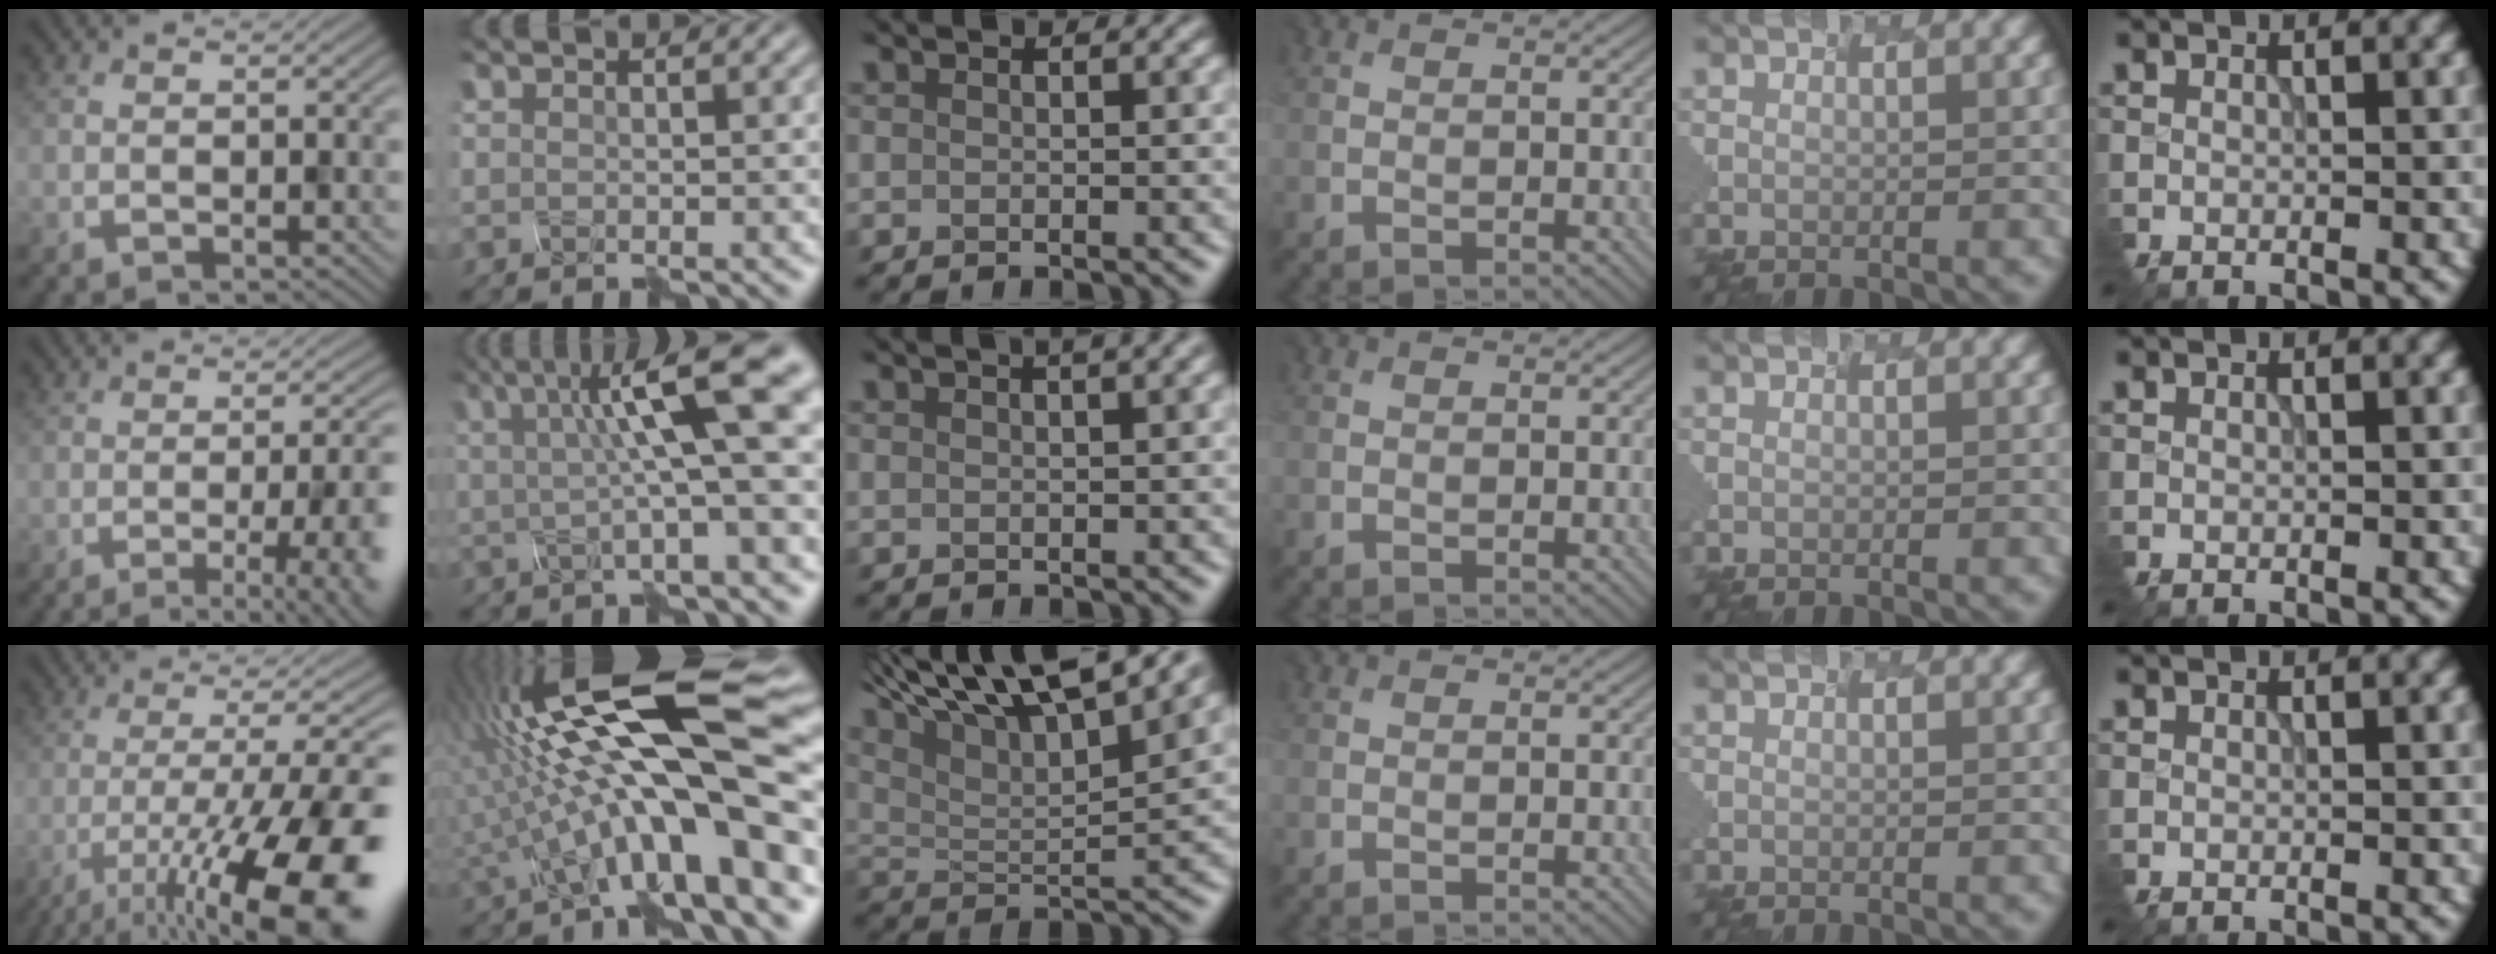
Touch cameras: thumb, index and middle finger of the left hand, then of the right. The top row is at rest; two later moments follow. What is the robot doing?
{"motion": "shake", "object": "plastic piggy bank"}